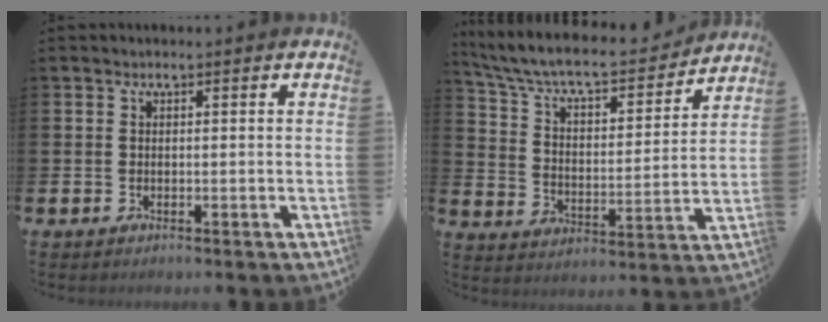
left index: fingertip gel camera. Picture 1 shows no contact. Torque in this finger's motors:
{"motor_torque": [1.09, -1.04, 0.21, 0.15]}